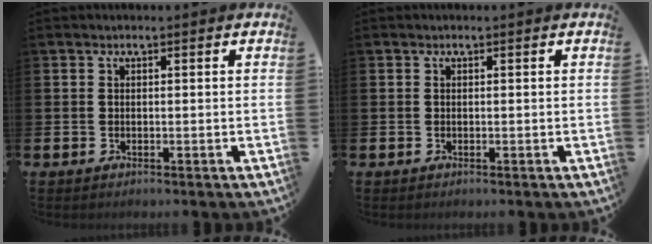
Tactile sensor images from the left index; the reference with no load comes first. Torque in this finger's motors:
{"motor_torque": [0.00, 0.00, 0.00, 0.01]}